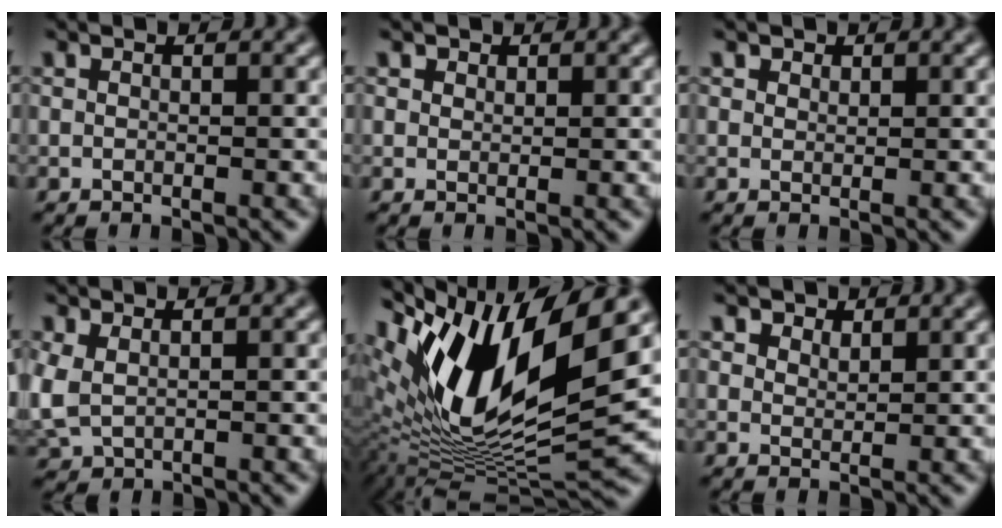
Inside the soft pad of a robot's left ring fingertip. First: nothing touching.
{"total": 1.5, "force": [1.0, 1.0, 0.4], "torque": [-0.007, 0.008, 0.008]}
{"total": 1.9, "force": [1.3, 1.2, 0.6], "torque": [-0.013, 0.008, 0.012]}
{"total": 3.2, "force": [-0.2, 2.2, 2.2], "torque": [-0.067, -0.002, 0.004]}
{"total": 13.9, "force": [4.6, 5.1, 12.1], "torque": [-0.230, -0.004, 0.088]}
{"total": 2.5, "force": [1.9, 1.4, 0.8], "torque": [-0.021, 0.006, 0.025]}